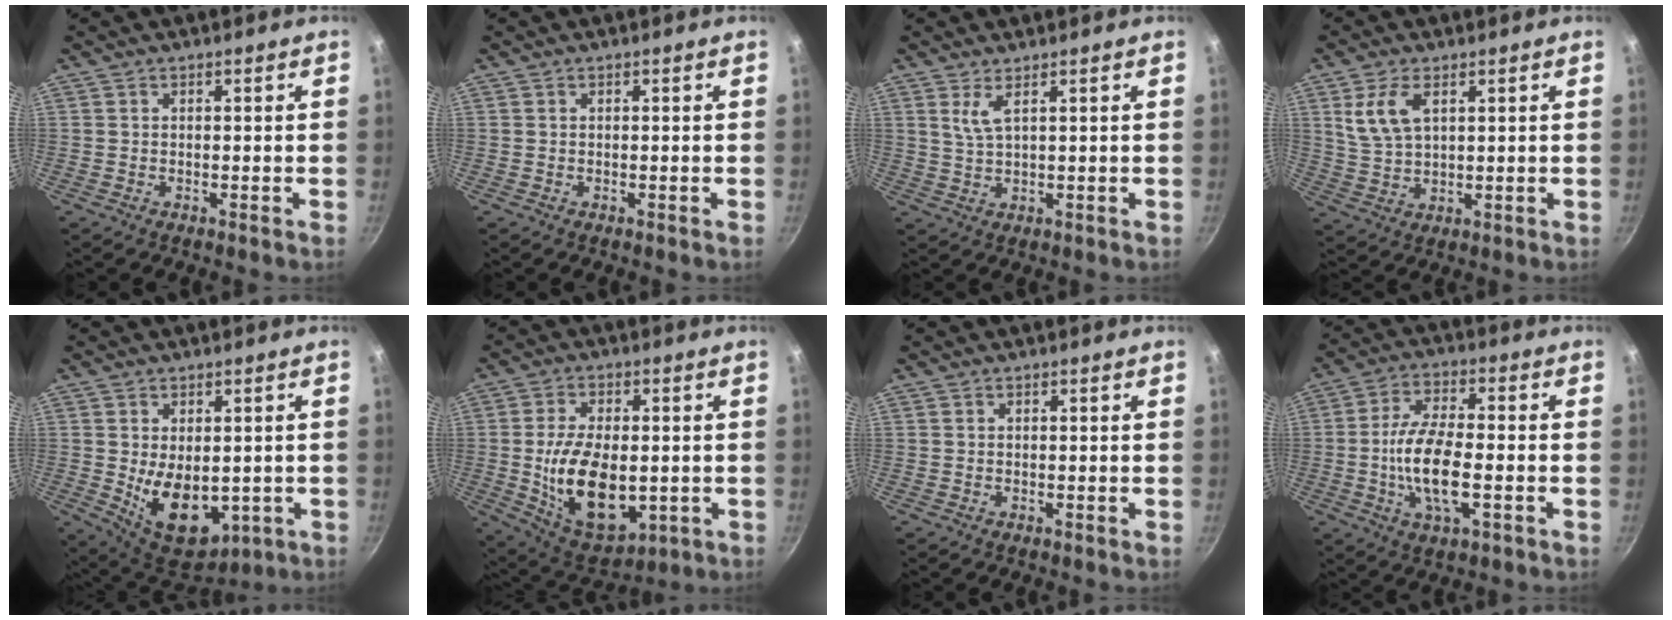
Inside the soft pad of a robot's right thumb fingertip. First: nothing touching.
{"total": 0.0}
{"total": 3.1, "force": [1.6, 0.6, 2.5], "torque": [-0.059, -0.010, 0.041]}
{"total": 7.2, "force": [3.0, 3.7, 5.4], "torque": [-0.110, -0.007, 0.067]}
{"total": 12.8, "force": [-1.9, 7.7, 10.0], "torque": [-0.132, -0.015, -0.002]}
{"total": 16.7, "force": [-1.9, 9.3, 13.8], "torque": [-0.224, -0.008, -0.010]}
{"total": 0.0}
{"total": 12.3, "force": [-2.3, 5.2, 10.9], "torque": [-0.210, 0.012, -0.044]}